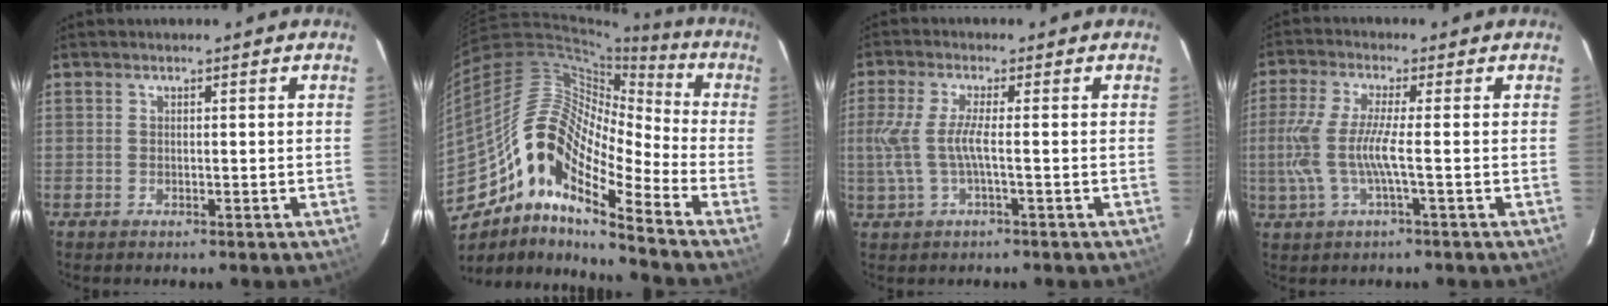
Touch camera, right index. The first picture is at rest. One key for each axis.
{"total": 17.1, "fx": -9.5, "fy": 5.1, "fz": 13.3, "tx": -0.214, "ty": -0.001, "tz": -0.199}
{"total": 5.9, "fx": -0.8, "fy": 0.5, "fz": 5.8, "tx": -0.132, "ty": -0.004, "tz": -0.012}
{"total": 7.8, "fx": -1.3, "fy": 0.3, "fz": 7.7, "tx": -0.175, "ty": -0.005, "tz": -0.021}